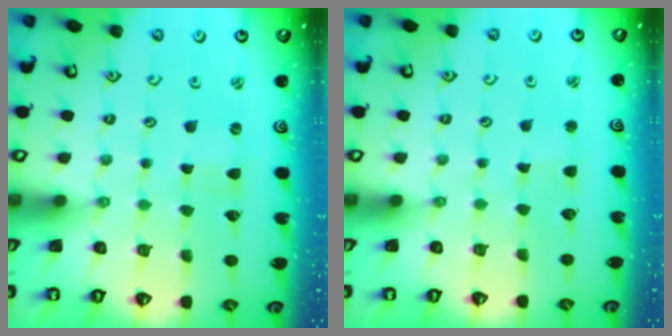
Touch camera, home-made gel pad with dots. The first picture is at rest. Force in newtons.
{"total": 1.0, "press": 0.9, "slide": 0.1}